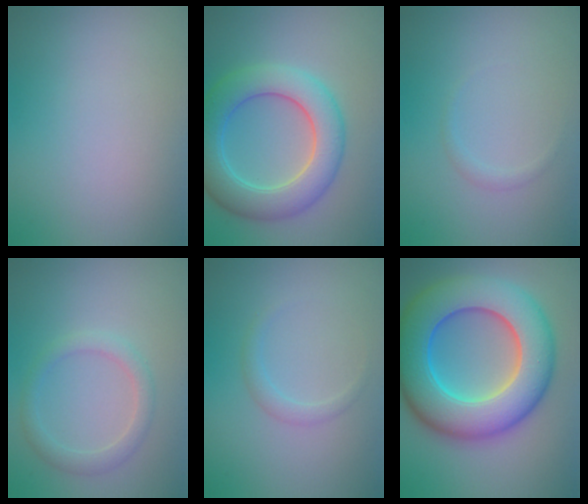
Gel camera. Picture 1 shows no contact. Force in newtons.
{"total": 7.1, "press": 7.1, "slide": 0.5}
{"total": 0.7, "press": 0.7, "slide": 0.0}
{"total": 2.3, "press": 2.3, "slide": 0.1}
{"total": 1.2, "press": 1.1, "slide": 0.2}
{"total": 13.3, "press": 13.3, "slide": 0.2}